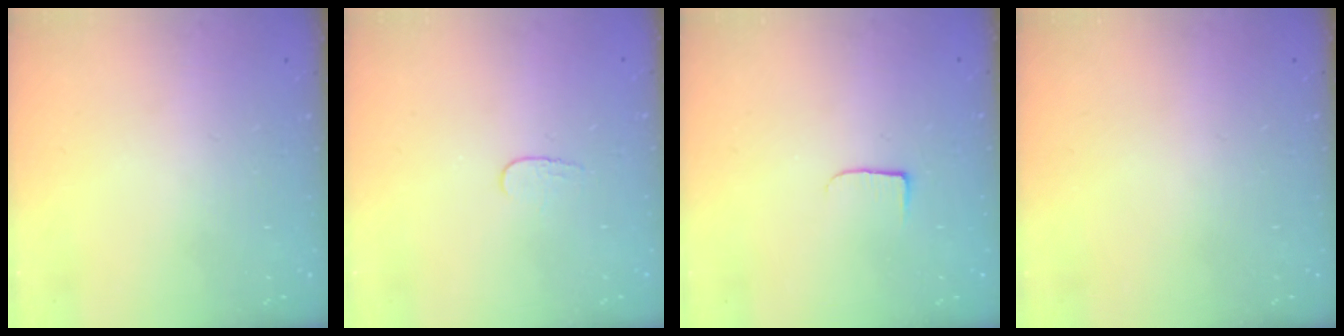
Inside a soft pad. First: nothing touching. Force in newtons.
{"total": 3.6, "press": 3.5, "slide": 0.4}
{"total": 5.0, "press": 4.9, "slide": 0.6}
{"total": 0.0}